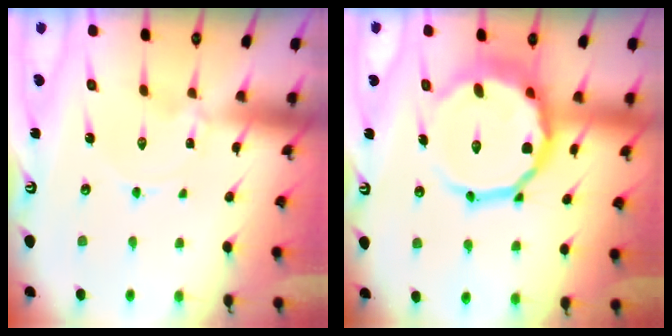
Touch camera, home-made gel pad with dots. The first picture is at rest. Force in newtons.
{"total": 17.0, "press": 16.7, "slide": 3.1}